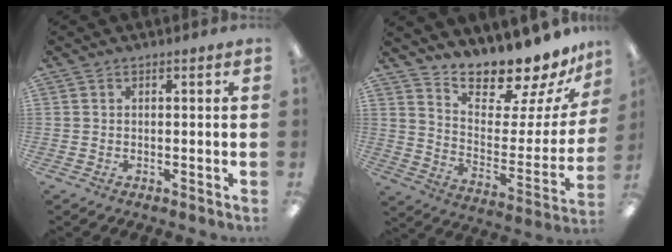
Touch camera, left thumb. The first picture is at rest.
{"total": 14.2, "force": [13.5, 2.7, 3.5], "torque": [-0.061, -0.128, 0.230]}